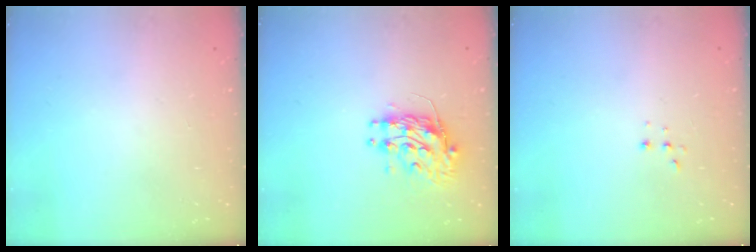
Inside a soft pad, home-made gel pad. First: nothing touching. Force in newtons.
{"total": 10.4, "press": 10.4, "slide": 0.9}
{"total": 2.2, "press": 2.2, "slide": 0.5}